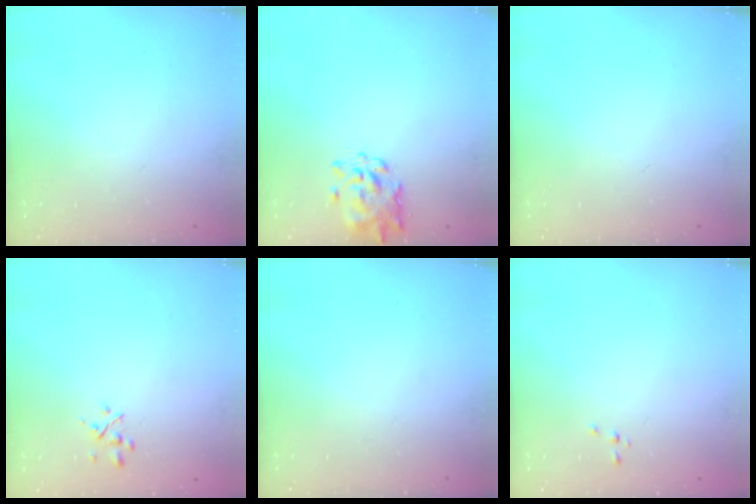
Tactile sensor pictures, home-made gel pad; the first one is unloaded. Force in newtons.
{"total": 1.2, "press": 1.2, "slide": 0.1}
{"total": 0.0}
{"total": 2.2, "press": 2.0, "slide": 0.9}
{"total": 0.0}
{"total": 0.0}